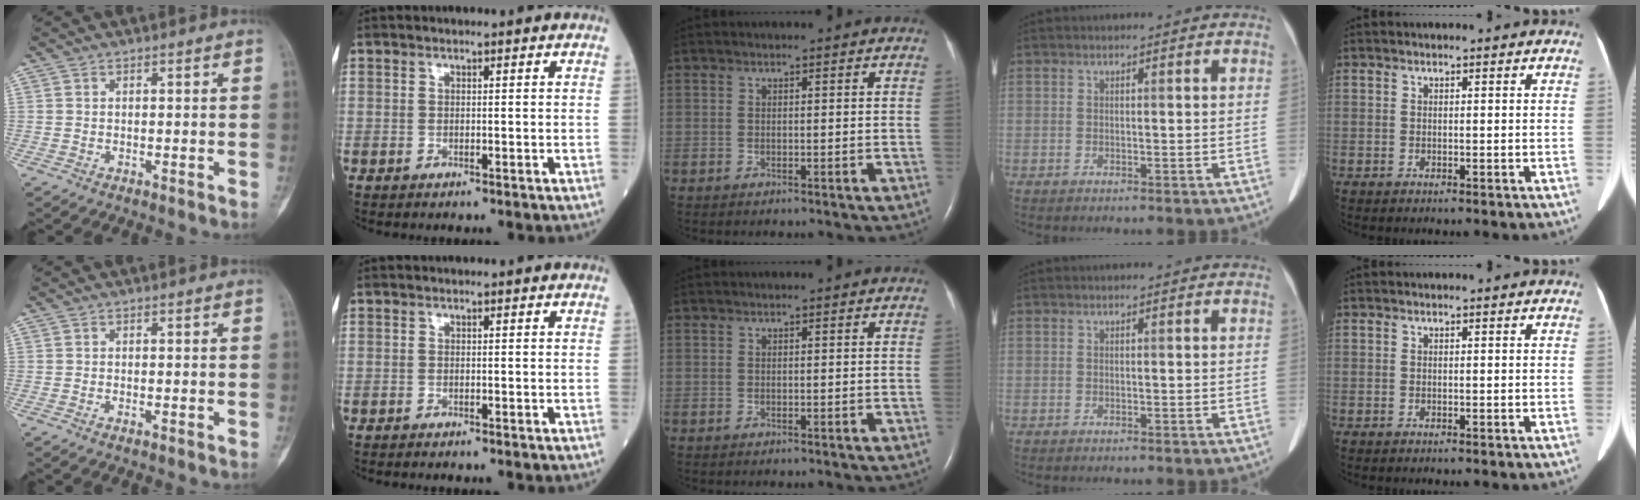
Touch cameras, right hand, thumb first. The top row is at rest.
{"thumb": {"total": 0.6, "force": [-0.3, 0.1, 0.5], "torque": [-0.010, 0.001, -0.006]}, "index": {"total": 0.6, "force": [-0.5, 0.1, 0.3], "torque": [-0.006, -0.001, -0.007]}}